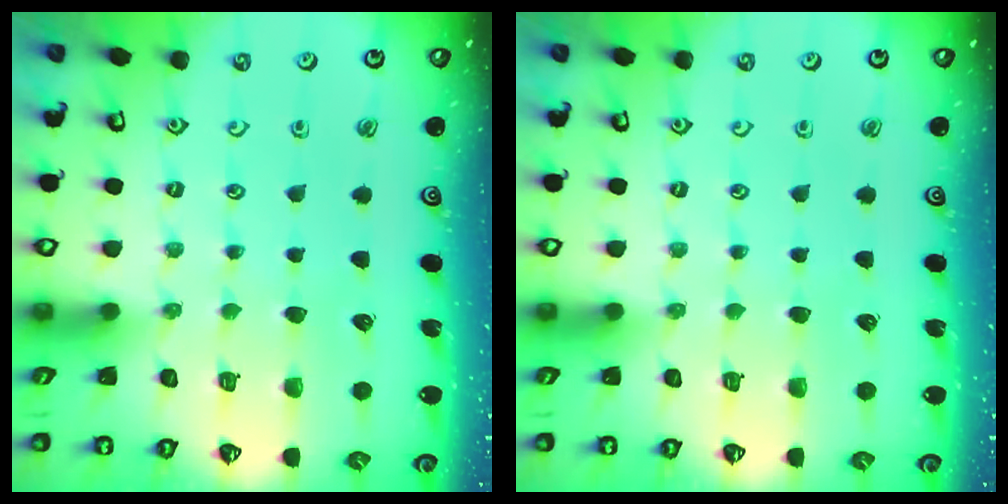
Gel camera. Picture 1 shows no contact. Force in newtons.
{"total": 0.0}